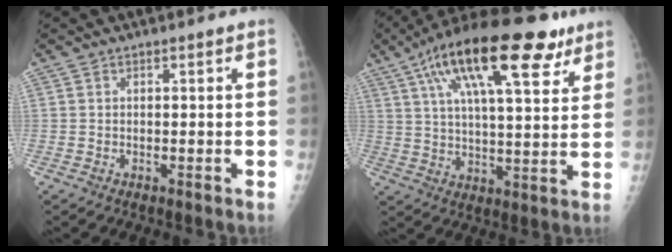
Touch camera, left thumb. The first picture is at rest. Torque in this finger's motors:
{"motor_torque": [0.54, 0.64, 1.76, -1.01, 0.52]}